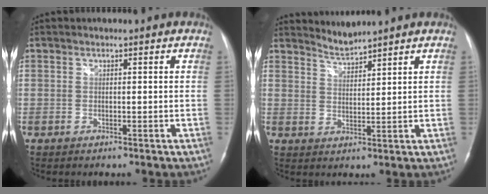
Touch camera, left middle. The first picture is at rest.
{"total": 3.1, "force": [3.0, -0.7, -0.3], "torque": [0.003, -0.007, 0.061]}